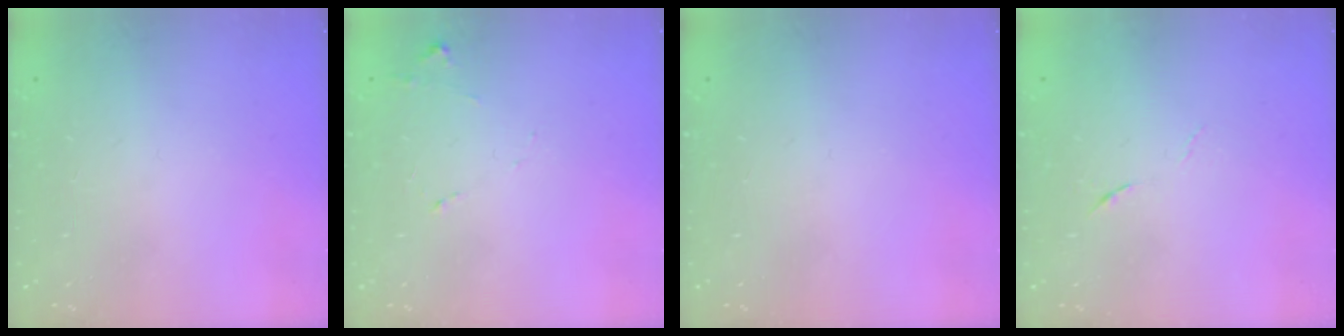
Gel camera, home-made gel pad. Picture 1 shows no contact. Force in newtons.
{"total": 7.6, "press": 7.6, "slide": 0.6}
{"total": 0.0}
{"total": 4.4, "press": 4.2, "slide": 1.3}